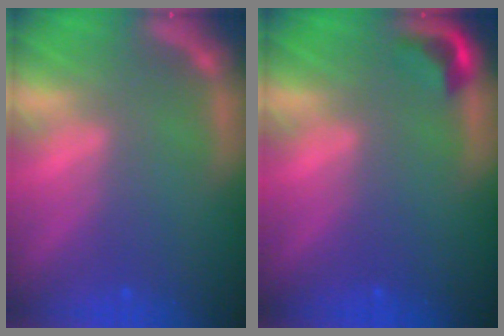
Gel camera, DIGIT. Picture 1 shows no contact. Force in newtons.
{"total": 1.9}